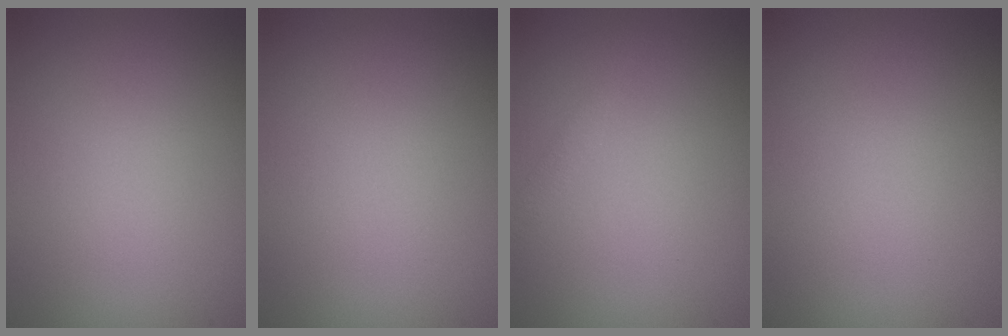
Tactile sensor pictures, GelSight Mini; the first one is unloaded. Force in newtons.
{"total": 0.0}
{"total": 1.0, "press": 1.0, "slide": 0.1}
{"total": 0.0}